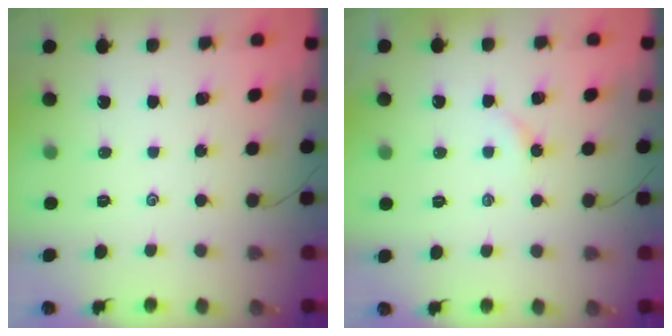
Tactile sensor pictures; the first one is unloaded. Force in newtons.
{"total": 2.2, "press": 2.2, "slide": 0.3}